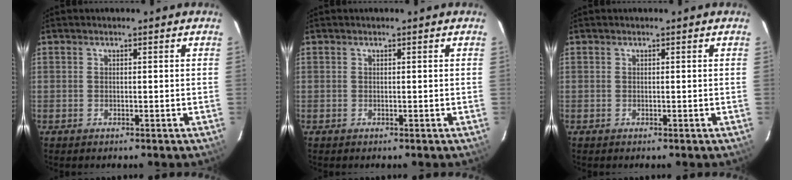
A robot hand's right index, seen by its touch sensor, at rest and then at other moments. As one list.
[{"total": 0.0}, {"total": 0.0}]